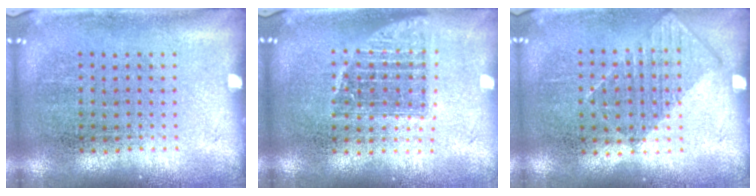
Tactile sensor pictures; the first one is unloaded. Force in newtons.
{"total": 1.4, "press": 1.2, "slide": 0.8}
{"total": 0.8, "press": 0.7, "slide": 0.4}